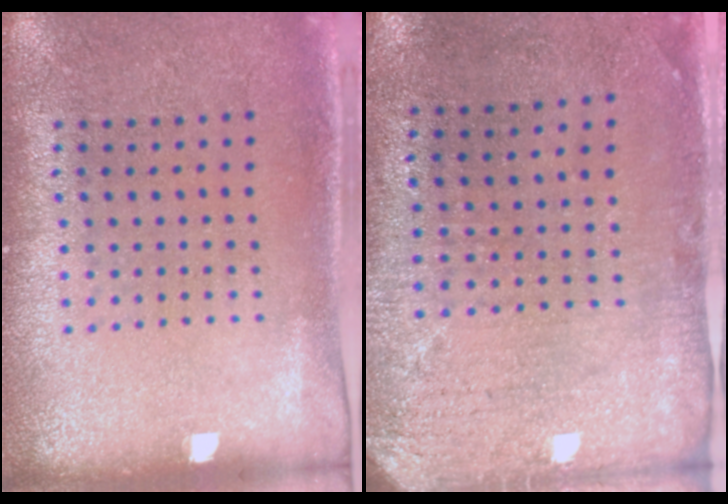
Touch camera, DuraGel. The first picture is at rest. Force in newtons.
{"total": 2.9, "press": 2.4, "slide": 1.7}